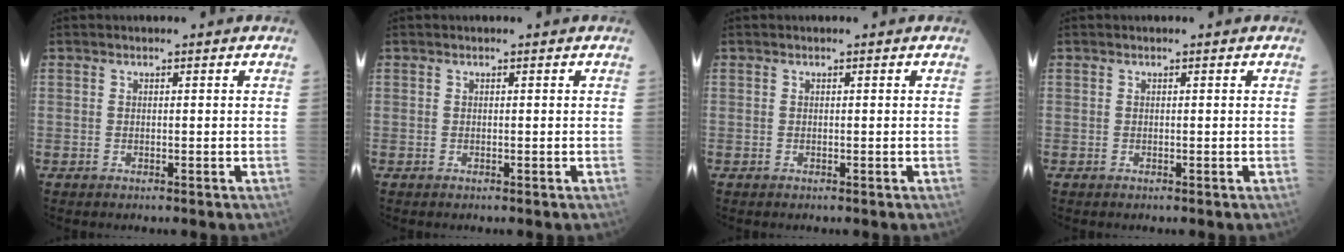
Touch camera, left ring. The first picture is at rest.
{"total": 0.0}
{"total": 0.0}
{"total": 0.0}